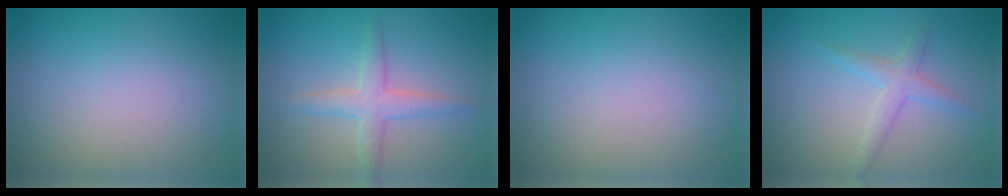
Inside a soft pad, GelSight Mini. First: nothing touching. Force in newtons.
{"total": 2.9, "press": 2.9, "slide": 0.1}
{"total": 0.0}
{"total": 2.0, "press": 2.0, "slide": 0.2}